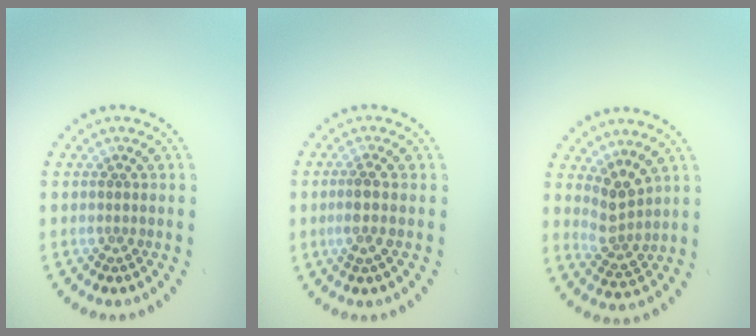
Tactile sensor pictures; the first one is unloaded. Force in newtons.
{"total": 1.8, "press": 1.6, "slide": 1.0}
{"total": 2.7, "press": 2.0, "slide": 1.8}